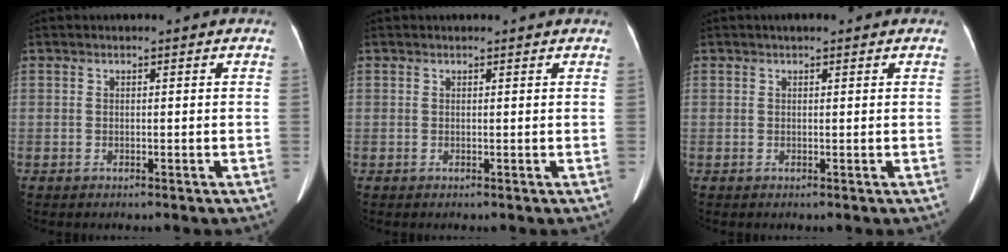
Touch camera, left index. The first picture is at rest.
{"total": 1.8, "force": [1.8, 0.2, 0.5], "torque": [-0.011, 0.014, 0.018]}
{"total": 2.0, "force": [1.4, 0.6, 1.2], "torque": [-0.014, 0.017, 0.017]}